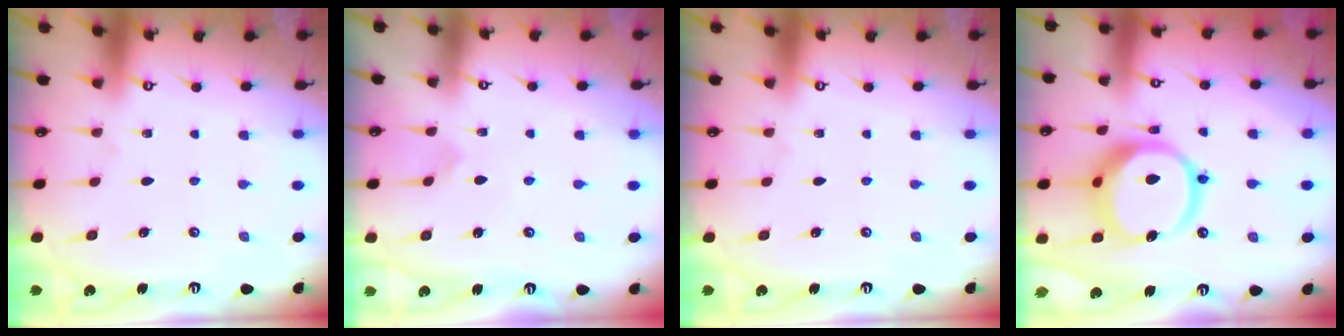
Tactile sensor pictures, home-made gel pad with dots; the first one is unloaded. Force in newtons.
{"total": 2.3, "press": 2.3, "slide": 0.2}
{"total": 0.0}
{"total": 16.6, "press": 16.5, "slide": 1.9}